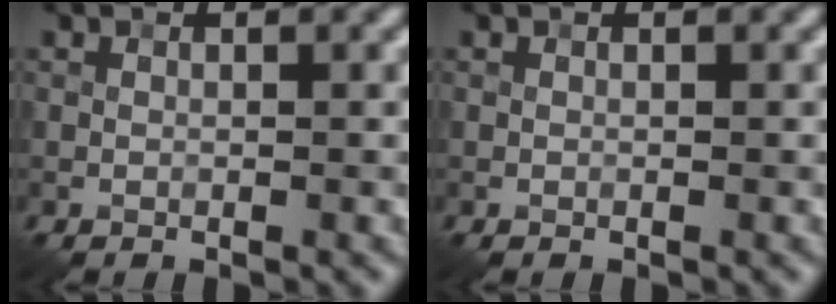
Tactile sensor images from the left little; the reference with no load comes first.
{"total": 0.0}